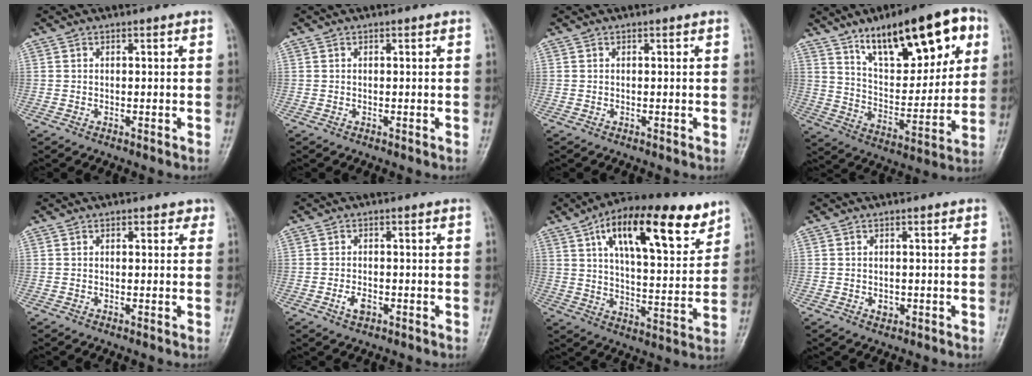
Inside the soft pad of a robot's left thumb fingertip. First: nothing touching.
{"total": 0.0}
{"total": 0.0}
{"total": 22.5, "force": [11.6, 9.1, 17.0], "torque": [-0.206, -0.032, 0.188]}
{"total": 1.7, "force": [0.9, 1.1, 0.9], "torque": [0.006, 0.000, 0.005]}
{"total": 2.7, "force": [-1.1, 1.6, 1.9], "torque": [-0.036, 0.004, -0.020]}
{"total": 20.5, "force": [11.0, 8.0, 15.4], "torque": [-0.207, -0.031, 0.175]}
{"total": 1.6, "force": [-0.4, 1.2, 0.9], "torque": [-0.005, 0.002, -0.004]}